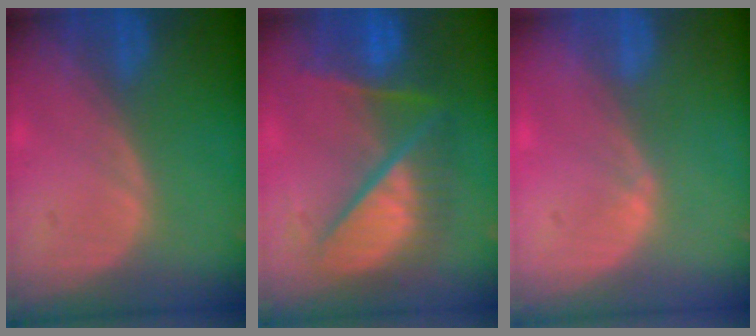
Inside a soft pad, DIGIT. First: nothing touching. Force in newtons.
{"total": 10.4, "press": 10.3, "slide": 1.3}
{"total": 0.7, "press": 0.7, "slide": 0.3}